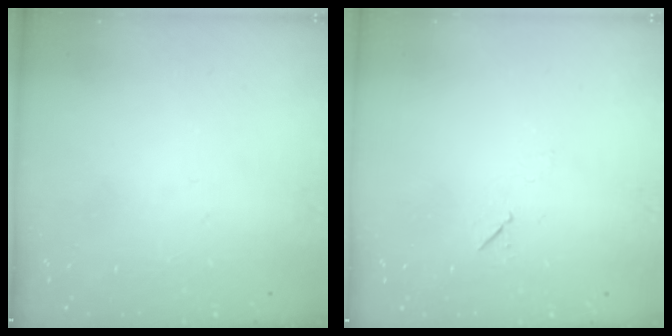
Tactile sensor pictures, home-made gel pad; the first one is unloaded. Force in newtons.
{"total": 4.8, "press": 4.4, "slide": 2.0}